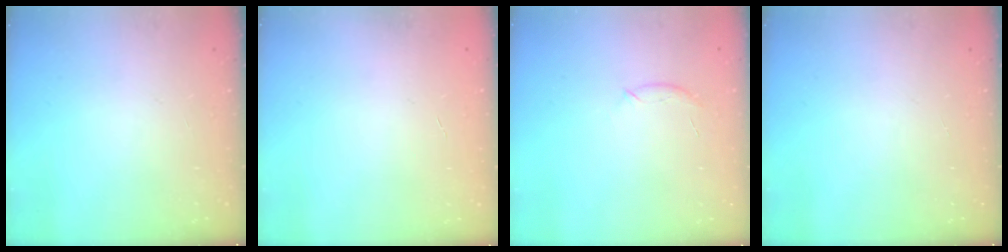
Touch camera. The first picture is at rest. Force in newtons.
{"total": 0.0}
{"total": 7.4, "press": 7.3, "slide": 1.6}
{"total": 0.0}